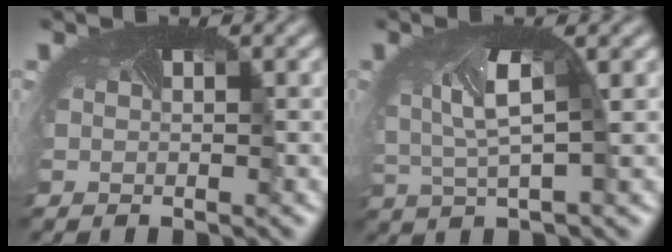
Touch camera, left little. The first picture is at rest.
{"total": 4.1, "force": [0.7, 1.7, 3.7], "torque": [-0.096, 0.001, 0.010]}